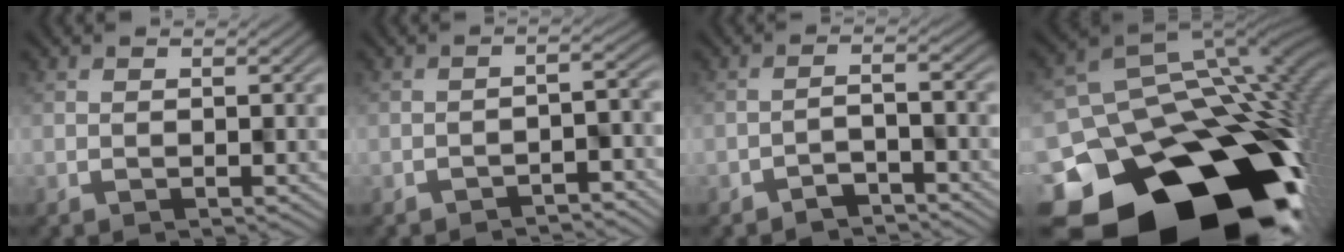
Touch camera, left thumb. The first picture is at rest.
{"total": 4.2, "force": [-3.6, 0.8, 2.1], "torque": [-0.024, 0.001, -0.055]}
{"total": 2.8, "force": [-2.6, 0.4, 1.1], "torque": [-0.016, 0.006, -0.044]}
{"total": 21.3, "force": [-9.5, 14.9, 11.8], "torque": [-0.216, -0.062, -0.111]}